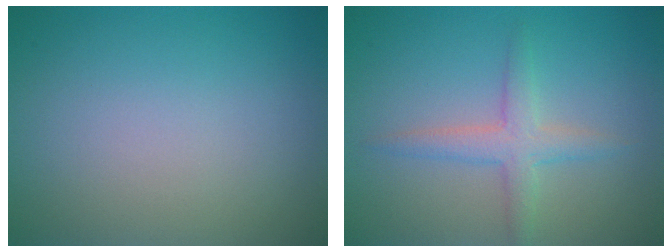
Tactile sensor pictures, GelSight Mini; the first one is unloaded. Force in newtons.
{"total": 2.7, "press": 2.7, "slide": 0.1}